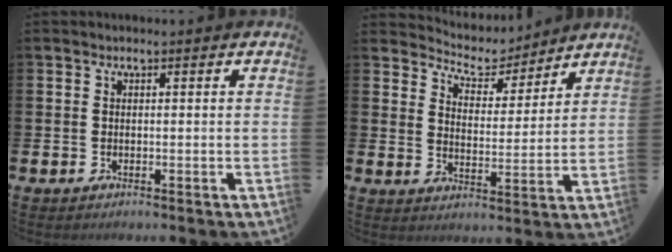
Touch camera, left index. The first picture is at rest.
{"total": 5.3, "force": [5.0, 1.8, 0.4], "torque": [-0.035, -0.040, 0.084]}